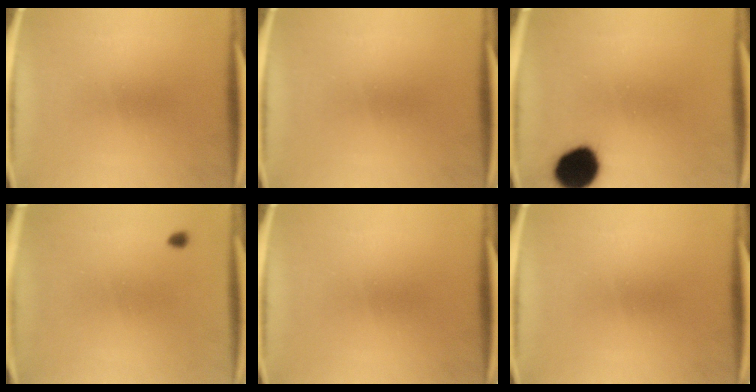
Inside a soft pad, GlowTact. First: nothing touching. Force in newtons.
{"total": 0.0}
{"total": 12.2}
{"total": 0.9}
{"total": 0.0}
{"total": 0.0}